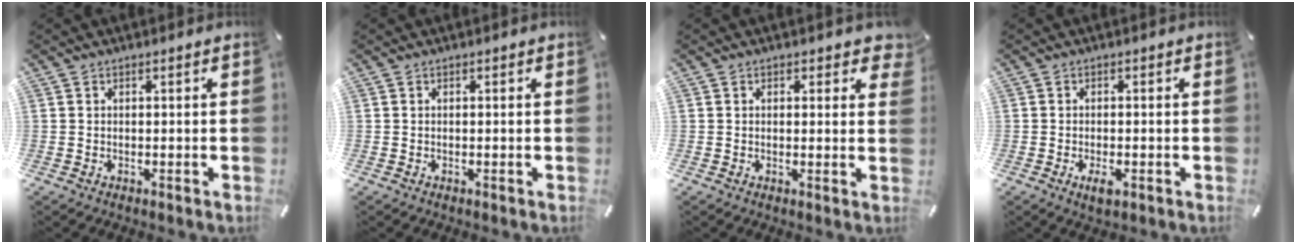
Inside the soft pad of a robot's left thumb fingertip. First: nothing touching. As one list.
[{"total": 0.0}, {"total": 2.0, "force": [1.1, 1.3, 1.1], "torque": [0.000, -0.004, 0.014]}, {"total": 2.6, "force": [-1.1, 1.2, 2.1], "torque": [-0.041, 0.002, -0.020]}]